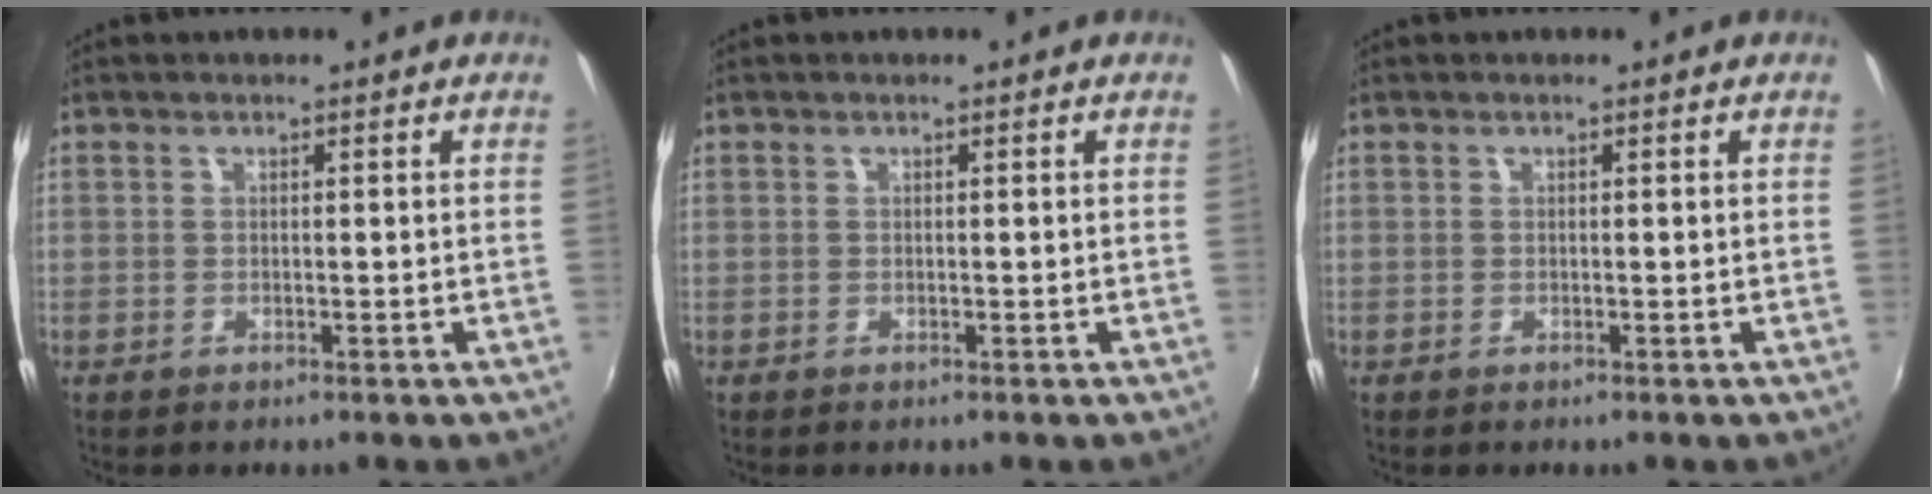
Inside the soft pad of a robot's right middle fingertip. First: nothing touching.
{"total": 0.0}
{"total": 0.0}